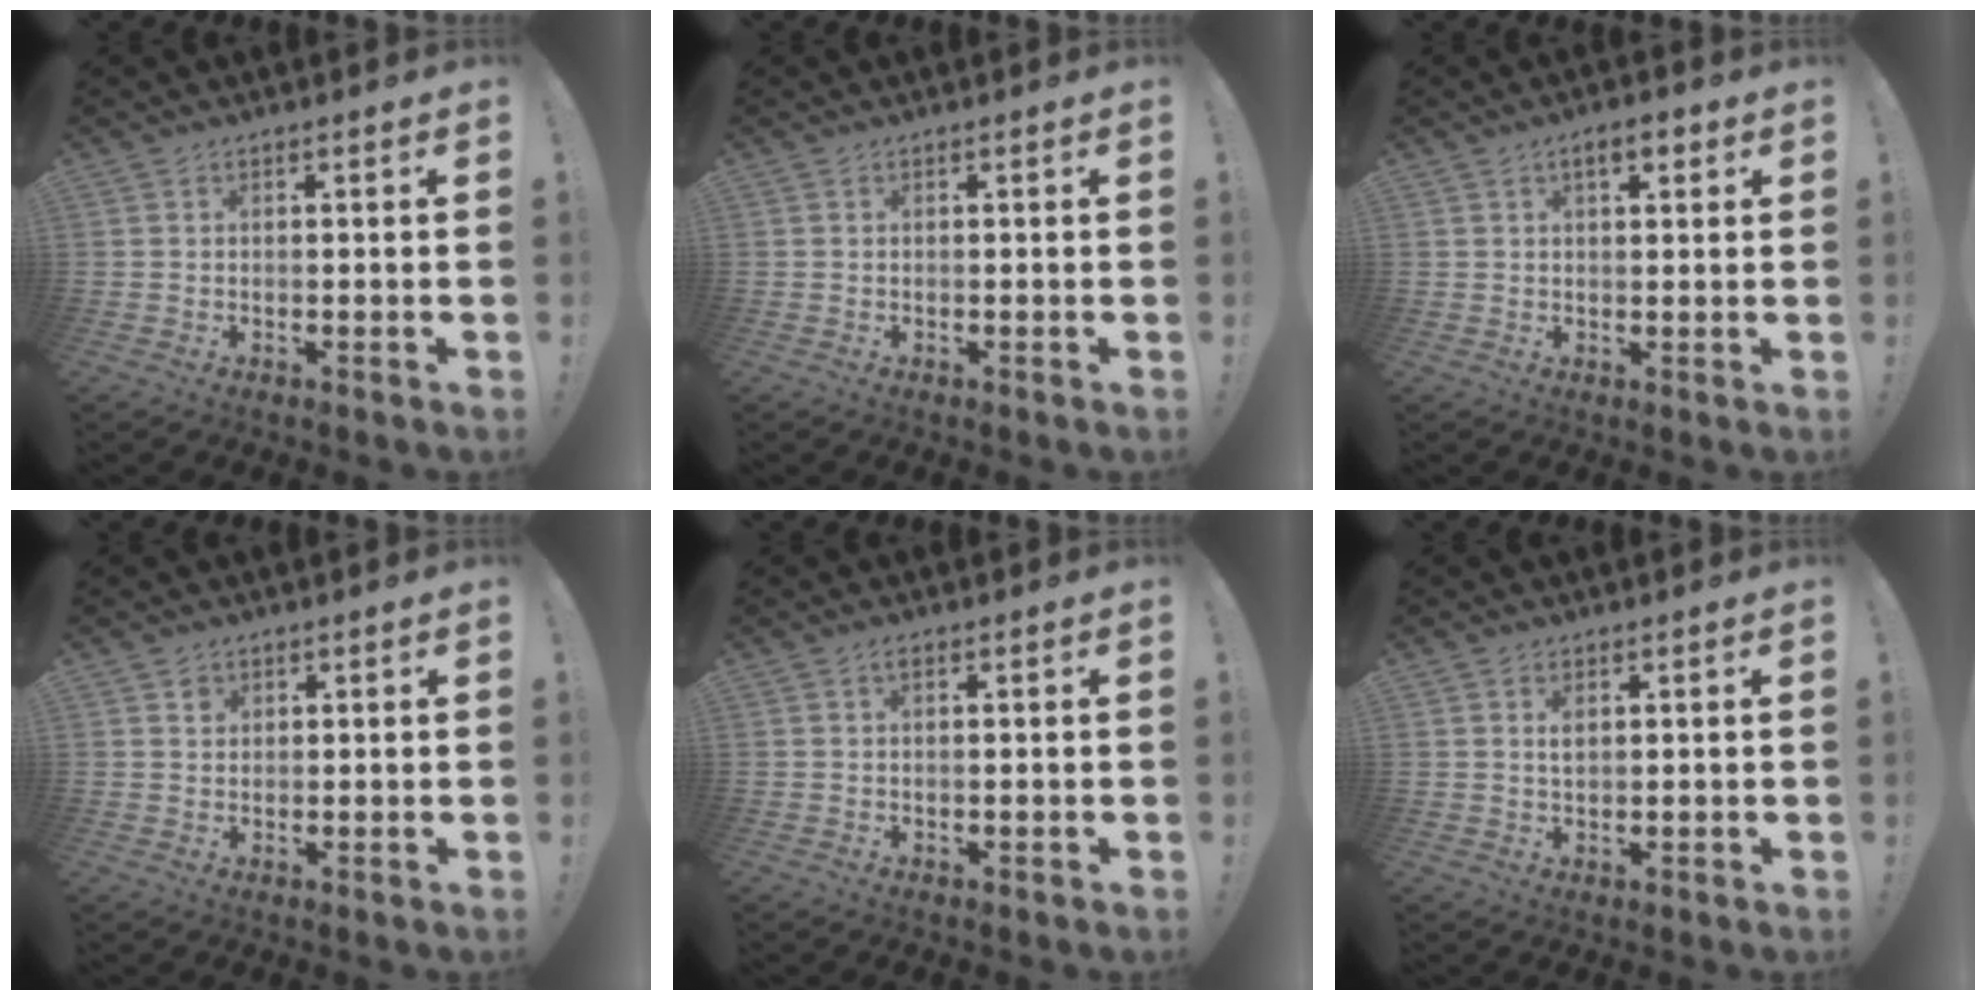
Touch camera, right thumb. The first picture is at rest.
{"total": 0.0}
{"total": 4.5, "force": [2.1, 1.7, 3.5], "torque": [-0.041, -0.005, 0.030]}
{"total": 2.0, "force": [1.1, 1.6, 0.2], "torque": [0.008, -0.006, 0.017]}
{"total": 1.2, "force": [0.7, 0.6, 0.8], "torque": [-0.009, 0.000, 0.011]}
{"total": 2.1, "force": [0.7, 1.1, 1.5], "torque": [-0.023, -0.002, 0.011]}